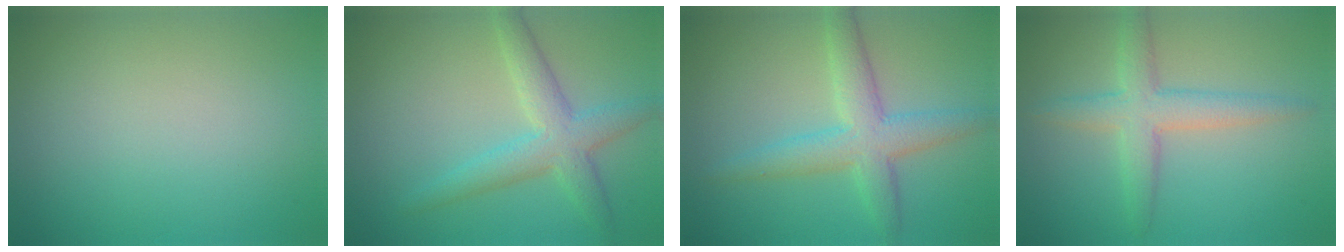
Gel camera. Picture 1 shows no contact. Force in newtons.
{"total": 4.2, "press": 4.2, "slide": 0.1}
{"total": 4.7, "press": 4.7, "slide": 0.1}
{"total": 3.7, "press": 3.7, "slide": 0.2}